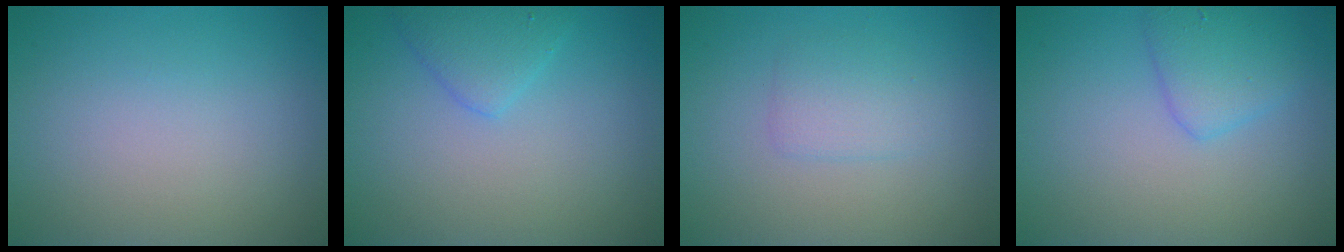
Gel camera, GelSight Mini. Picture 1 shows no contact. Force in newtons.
{"total": 2.2, "press": 2.2, "slide": 0.2}
{"total": 1.9, "press": 1.9, "slide": 0.1}
{"total": 2.6, "press": 2.6, "slide": 0.2}